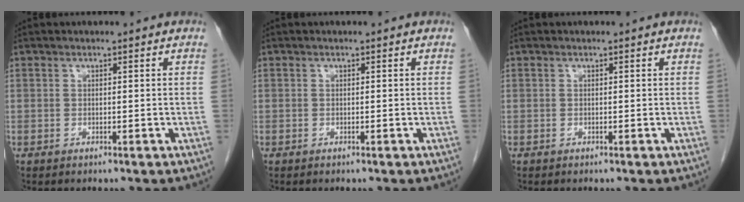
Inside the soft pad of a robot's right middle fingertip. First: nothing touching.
{"total": 0.0}
{"total": 0.0}